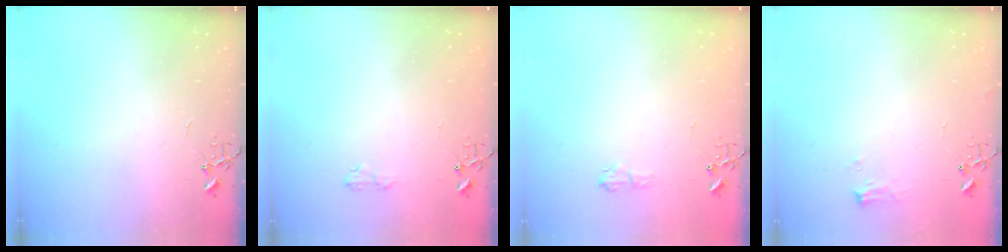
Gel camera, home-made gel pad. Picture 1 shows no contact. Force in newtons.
{"total": 5.2, "press": 5.2, "slide": 0.7}
{"total": 6.3, "press": 6.3, "slide": 0.8}
{"total": 6.8, "press": 6.8, "slide": 0.8}